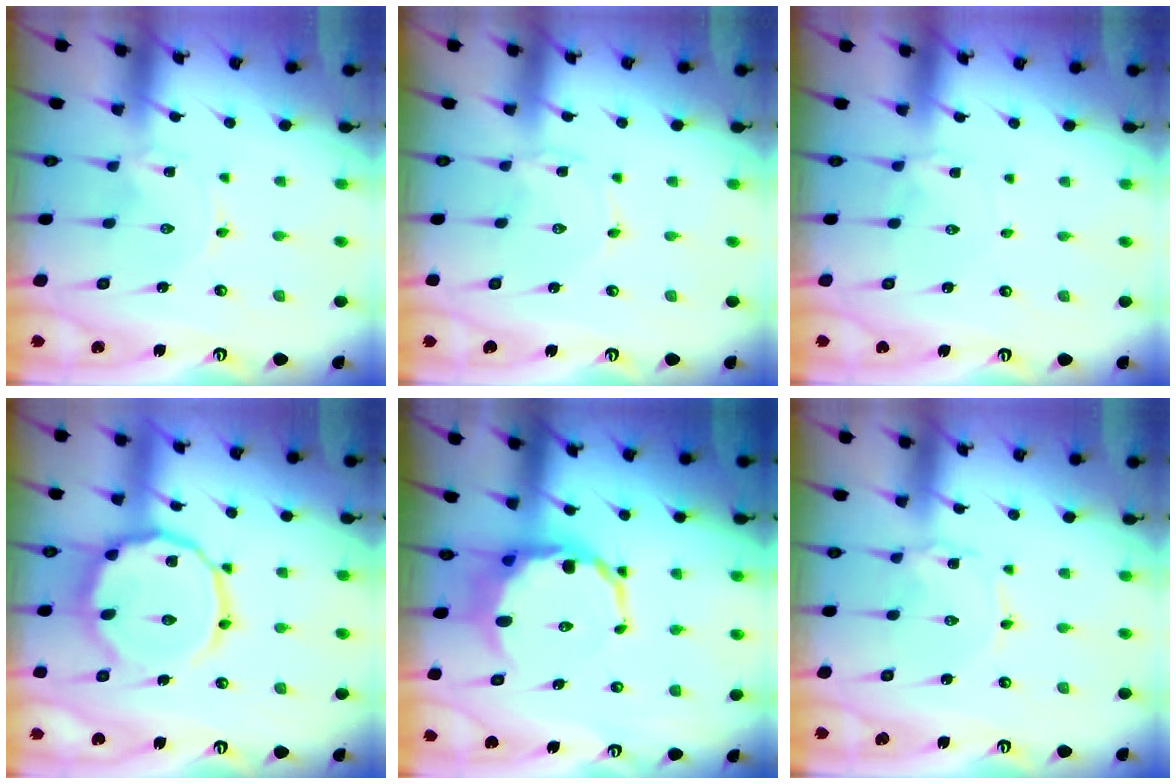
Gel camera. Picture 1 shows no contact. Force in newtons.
{"total": 2.4, "press": 2.4, "slide": 0.3}
{"total": 1.9, "press": 1.9, "slide": 0.4}
{"total": 15.0, "press": 15.0, "slide": 1.2}
{"total": 10.1, "press": 9.7, "slide": 2.7}
{"total": 1.7, "press": 1.7, "slide": 0.2}